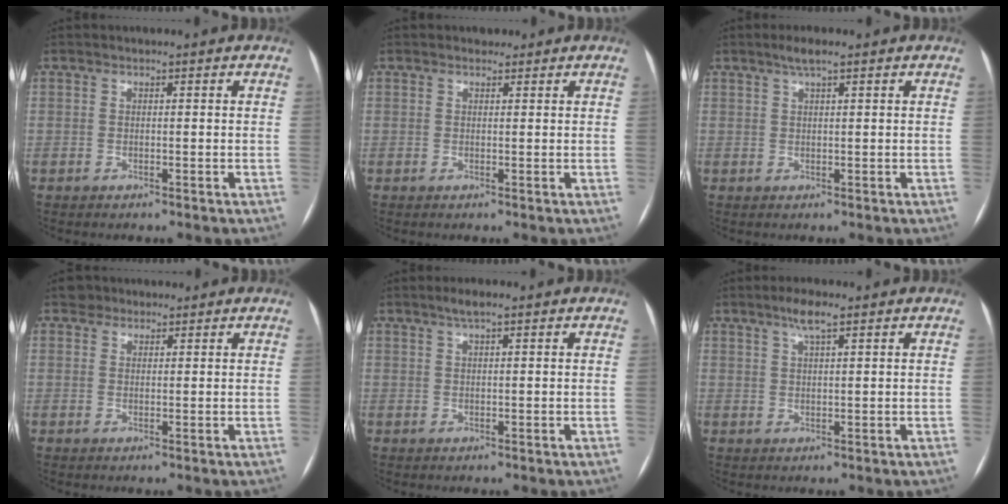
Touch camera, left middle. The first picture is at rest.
{"total": 1.0, "force": [0.8, 0.6, 0.1], "torque": [-0.003, 0.001, 0.009]}
{"total": 2.4, "force": [1.6, 0.1, 1.8], "torque": [-0.040, 0.006, 0.029]}
{"total": 2.2, "force": [1.6, 1.5, -0.1], "torque": [0.005, 0.015, 0.020]}
{"total": 2.0, "force": [1.3, 0.1, 1.5], "torque": [-0.033, 0.007, 0.024]}
{"total": 3.2, "force": [2.1, 0.2, 2.4], "torque": [-0.053, 0.004, 0.039]}